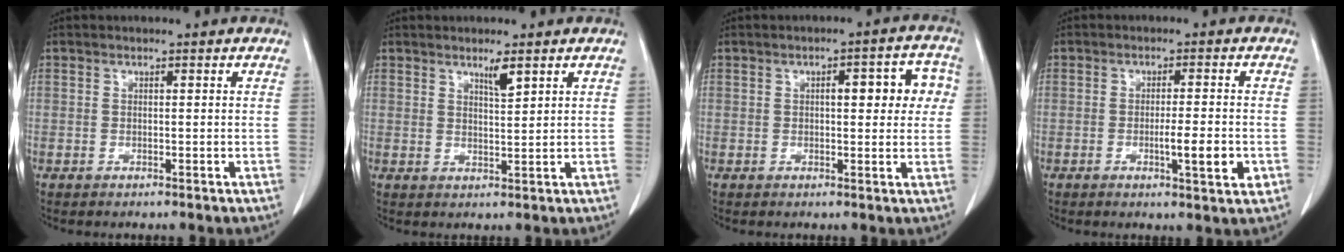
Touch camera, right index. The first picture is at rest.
{"total": 2.6, "force": [1.8, 0.1, 1.8], "torque": [-0.036, -0.005, 0.033]}
{"total": 7.1, "force": [1.3, 2.4, 6.5], "torque": [-0.077, 0.023, 0.013]}
{"total": 5.6, "force": [-1.5, 0.6, 5.3], "torque": [-0.084, -0.007, -0.020]}